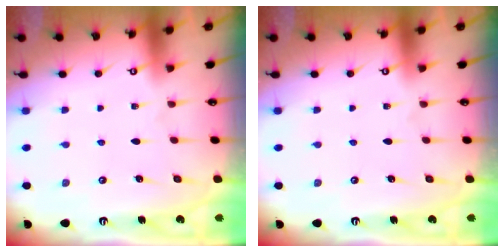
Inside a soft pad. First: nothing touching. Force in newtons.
{"total": 0.0}